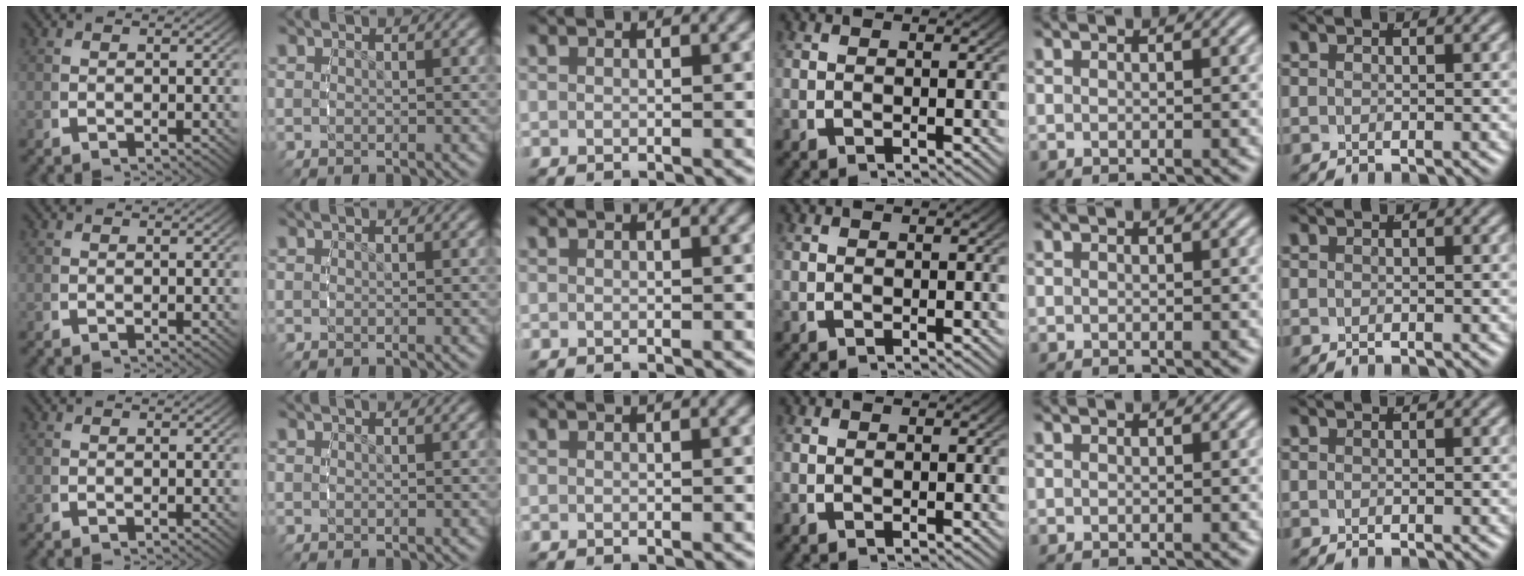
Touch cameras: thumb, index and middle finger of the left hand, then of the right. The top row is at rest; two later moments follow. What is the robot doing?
{"motion": "reach", "object": "ribbon"}